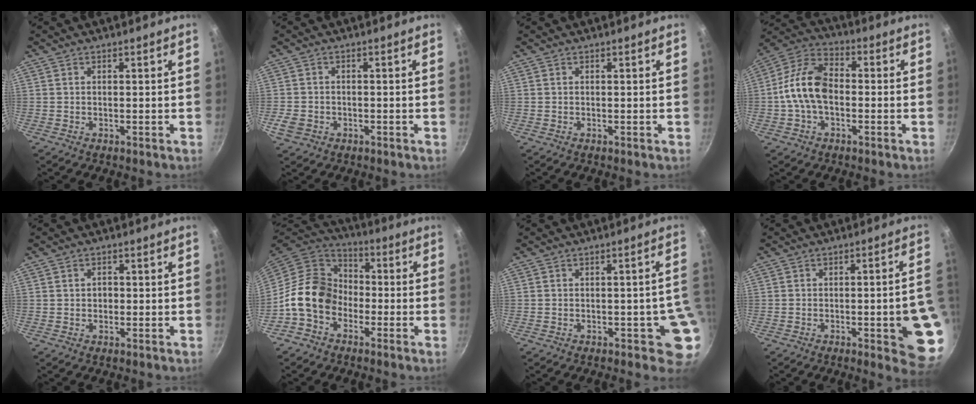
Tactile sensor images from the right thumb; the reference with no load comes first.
{"total": 4.0, "force": [-1.4, 3.2, 1.9], "torque": [-0.037, 0.010, -0.022]}
{"total": 0.0}
{"total": 12.0, "force": [-1.2, 7.4, 9.4], "torque": [-0.161, 0.041, -0.041]}
{"total": 1.8, "force": [0.0, 1.5, 1.0], "torque": [-0.010, 0.005, -0.001]}
{"total": 13.0, "force": [-3.9, 10.2, 7.0], "torque": [-0.084, 0.046, -0.096]}
{"total": 5.6, "force": [-1.4, 2.8, 4.6], "torque": [-0.009, 0.015, -0.017]}
{"total": 12.7, "force": [-3.5, 3.1, 11.8], "torque": [-0.110, 0.027, -0.042]}